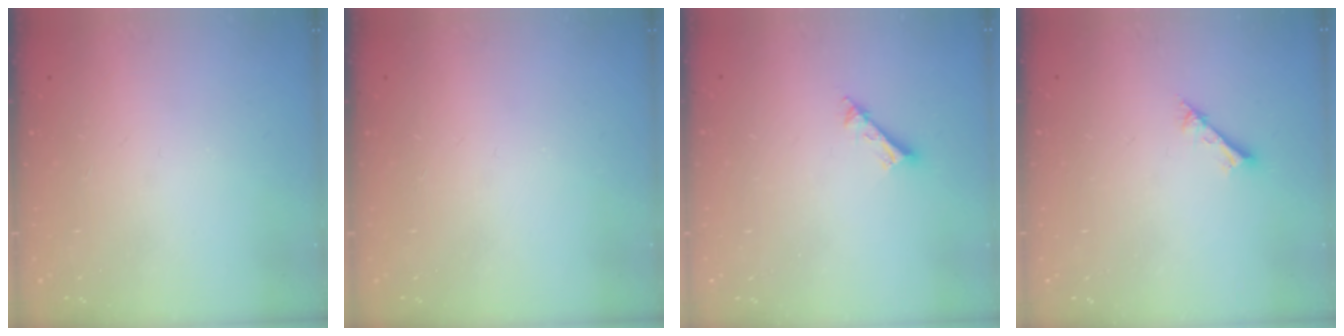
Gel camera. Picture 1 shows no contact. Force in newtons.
{"total": 0.0}
{"total": 3.6, "press": 3.6, "slide": 0.2}
{"total": 1.6, "press": 1.6, "slide": 0.2}